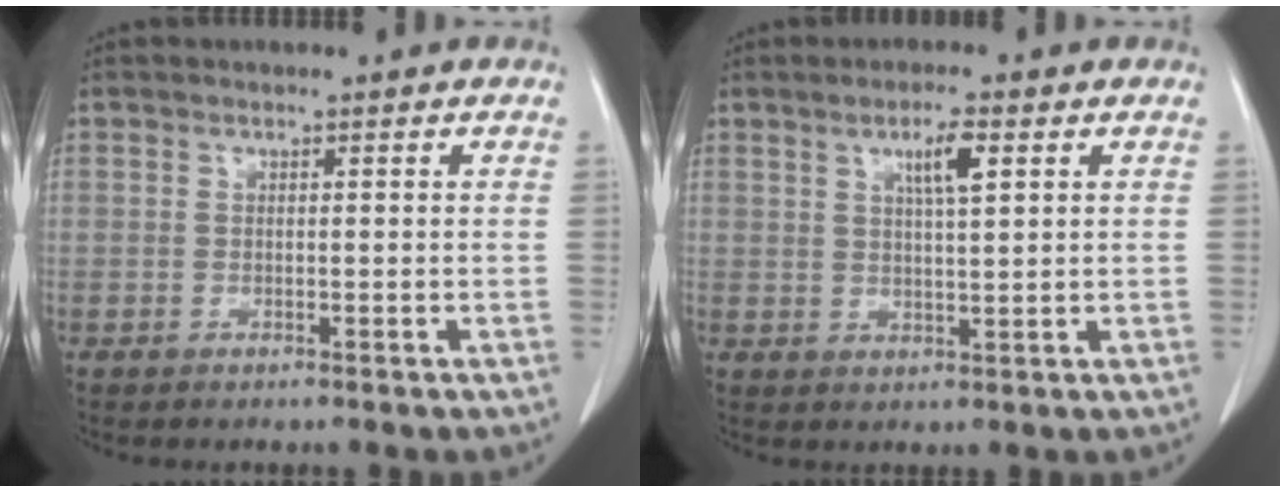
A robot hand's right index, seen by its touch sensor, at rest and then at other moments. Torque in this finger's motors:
{"motor_torque": [0.33, 0.30, 0.08, 0.04]}